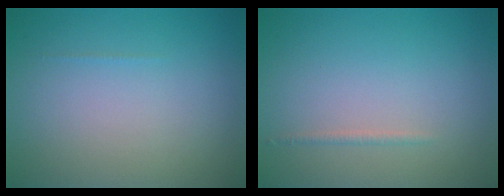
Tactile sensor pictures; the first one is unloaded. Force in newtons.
{"total": 0.6, "press": 0.6, "slide": 0.0}